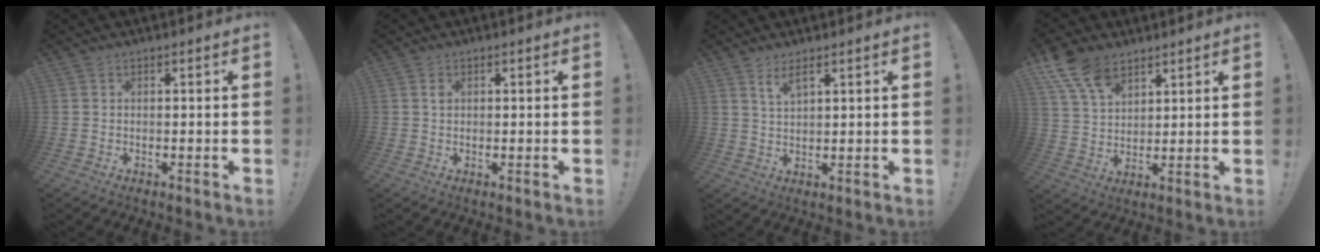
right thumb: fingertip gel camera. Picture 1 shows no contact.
{"total": 1.0, "force": [0.3, 0.8, 0.5], "torque": [-0.011, 0.002, 0.007]}
{"total": 3.7, "force": [2.3, 1.0, 2.7], "torque": [-0.041, -0.012, 0.038]}
{"total": 11.2, "force": [7.2, 6.4, 5.9], "torque": [-0.116, -0.027, 0.142]}